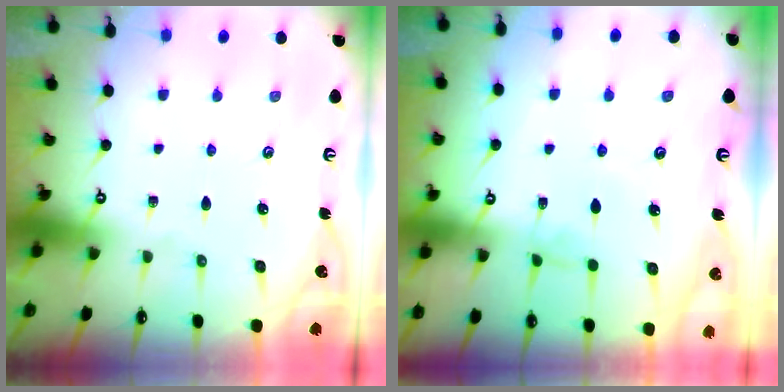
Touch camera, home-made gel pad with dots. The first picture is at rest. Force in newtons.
{"total": 2.0, "press": 1.9, "slide": 0.3}